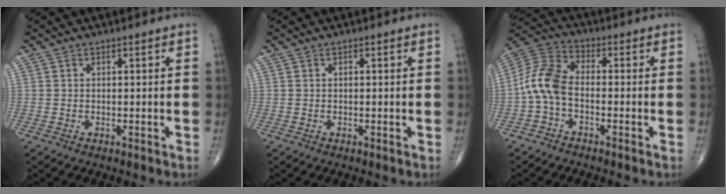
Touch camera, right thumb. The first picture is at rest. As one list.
[{"total": 0.0}, {"total": 8.9, "force": [-1.9, 5.2, 7.0], "torque": [-0.143, 0.030, -0.053]}]